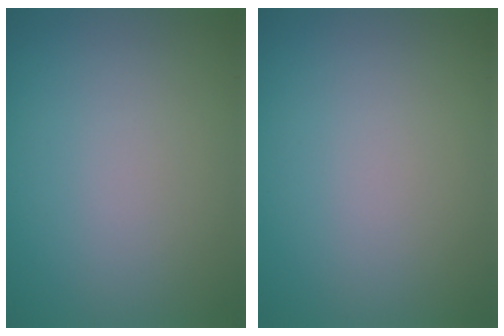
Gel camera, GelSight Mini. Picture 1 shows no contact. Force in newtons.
{"total": 0.0}